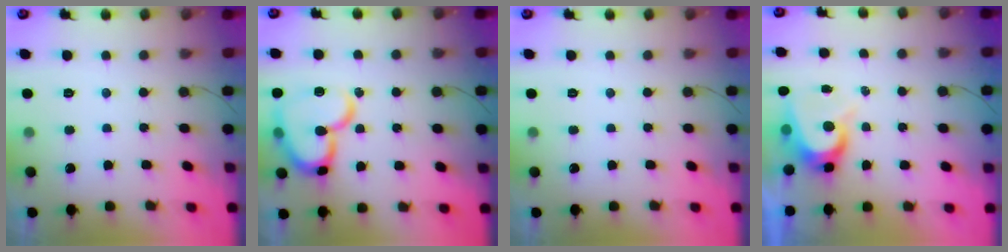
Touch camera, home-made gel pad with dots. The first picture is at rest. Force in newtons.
{"total": 17.7, "press": 17.6, "slide": 2.0}
{"total": 0.0}
{"total": 7.5, "press": 7.5, "slide": 0.7}